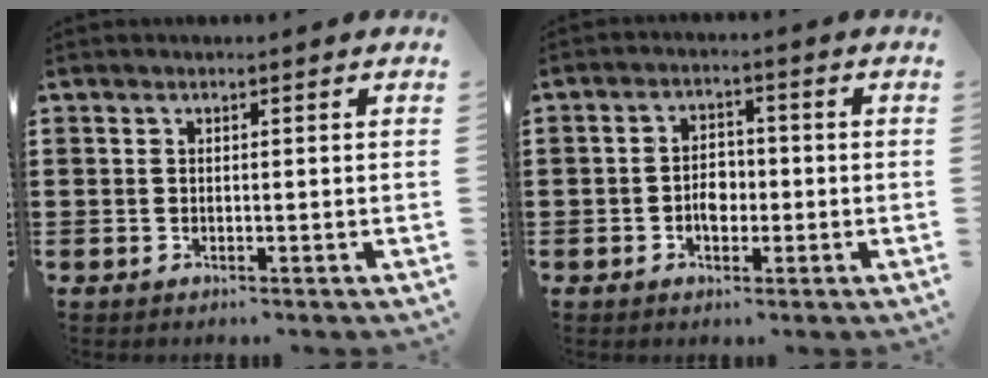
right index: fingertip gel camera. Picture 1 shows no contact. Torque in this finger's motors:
{"motor_torque": [1.31, 0.83, 0.10, 0.01]}